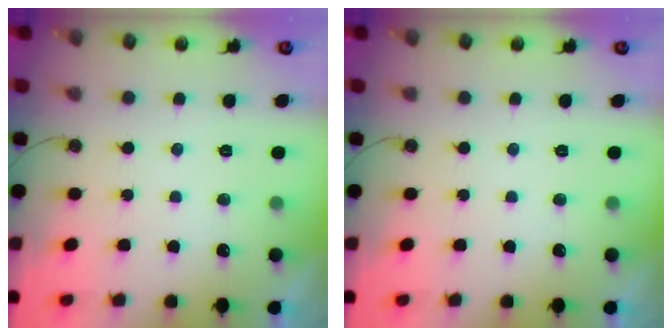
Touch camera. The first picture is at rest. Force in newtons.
{"total": 0.0}